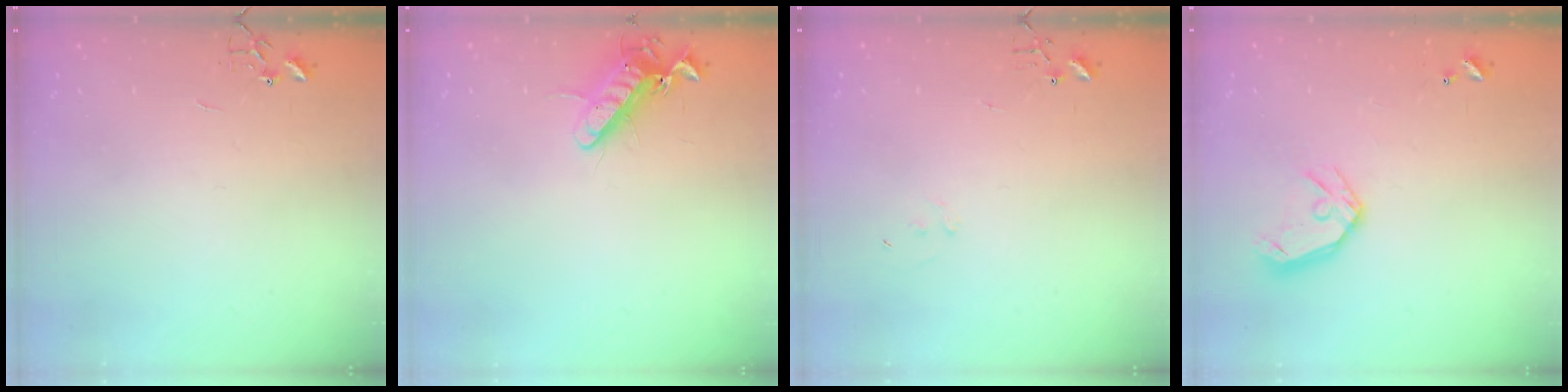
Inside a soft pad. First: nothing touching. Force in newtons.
{"total": 11.7, "press": 11.6, "slide": 1.7}
{"total": 6.8, "press": 6.8, "slide": 0.5}
{"total": 11.2, "press": 11.0, "slide": 1.8}